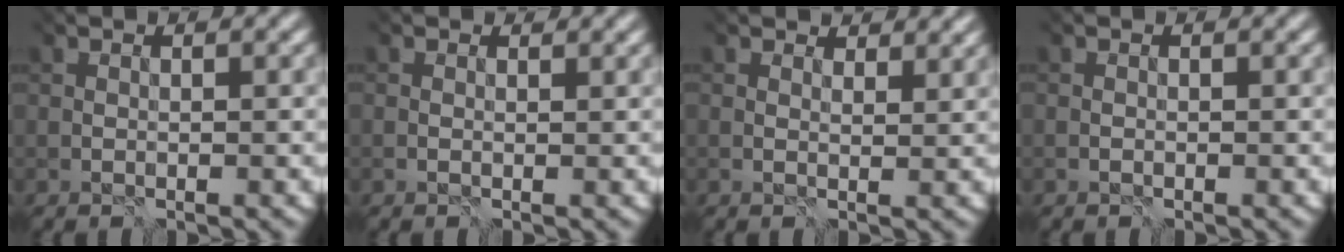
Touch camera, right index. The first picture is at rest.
{"total": 0.0}
{"total": 2.7, "force": [2.5, 0.6, 0.9], "torque": [-0.010, -0.001, 0.039]}
{"total": 1.3, "force": [-1.1, -0.5, -0.6], "torque": [0.007, -0.002, -0.012]}